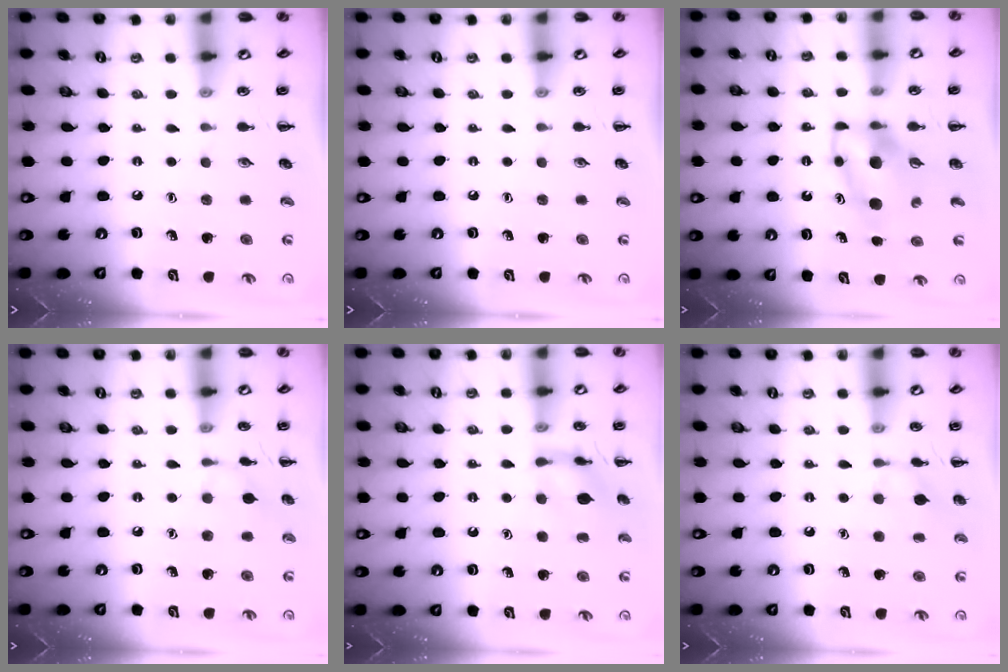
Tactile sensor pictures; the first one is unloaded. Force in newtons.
{"total": 0.0}
{"total": 6.3, "press": 6.2, "slide": 1.0}
{"total": 6.2, "press": 5.9, "slide": 1.9}
{"total": 10.6, "press": 10.6, "slide": 0.9}
{"total": 7.5, "press": 7.4, "slide": 1.4}